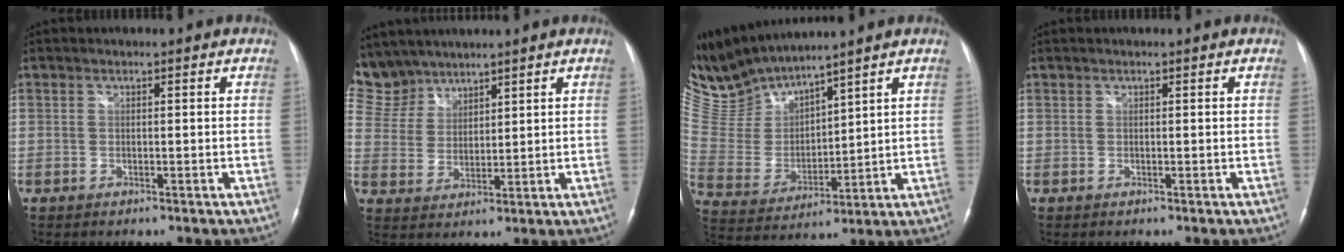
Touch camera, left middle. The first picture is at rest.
{"total": 8.5, "force": [7.7, 3.7, 0.2], "torque": [-0.013, 0.012, 0.169]}
{"total": 10.1, "force": [10.0, 0.4, 1.5], "torque": [-0.062, 0.002, 0.225]}
{"total": 0.0}